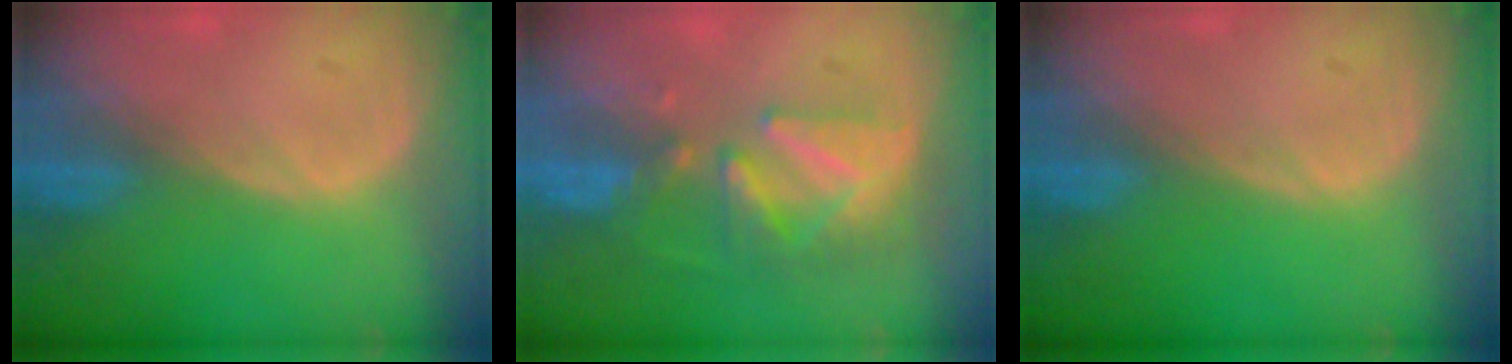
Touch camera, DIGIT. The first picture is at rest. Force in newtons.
{"total": 8.5, "press": 7.8, "slide": 3.4}
{"total": 0.0}